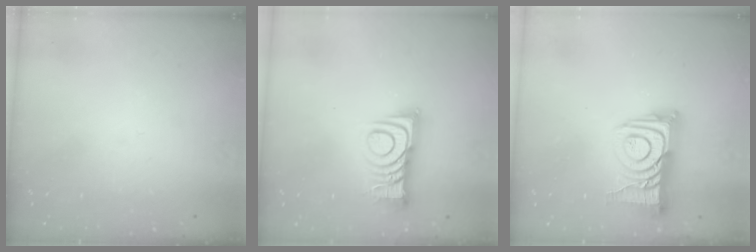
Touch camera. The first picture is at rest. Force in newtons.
{"total": 10.3, "press": 10.3, "slide": 0.4}
{"total": 14.1, "press": 14.1, "slide": 1.1}